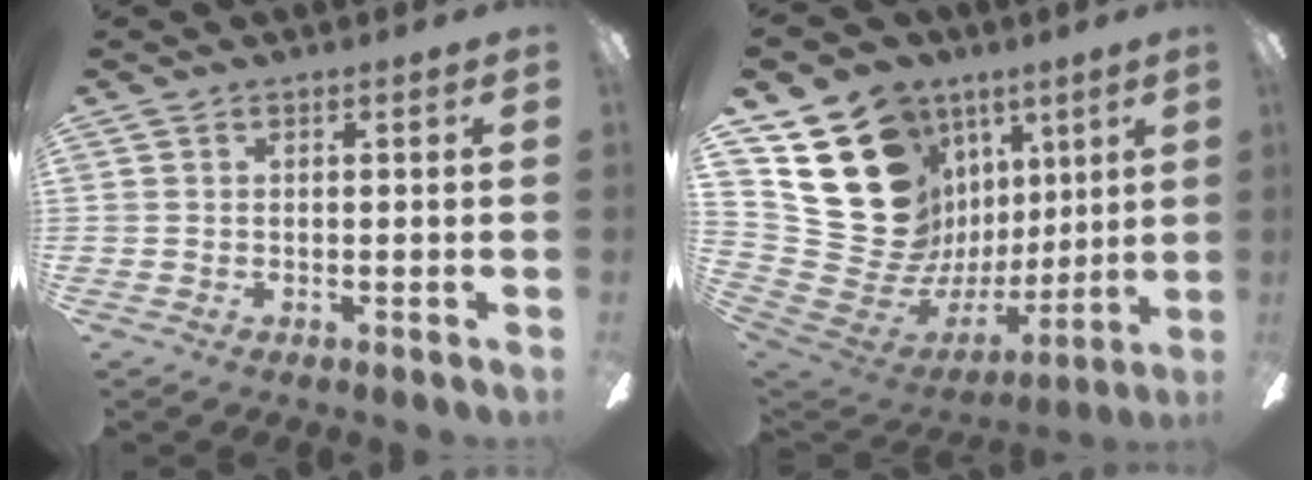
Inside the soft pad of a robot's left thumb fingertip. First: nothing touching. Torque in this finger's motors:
{"motor_torque": [2.49, 2.52, 0.89, -1.08, 0.07]}